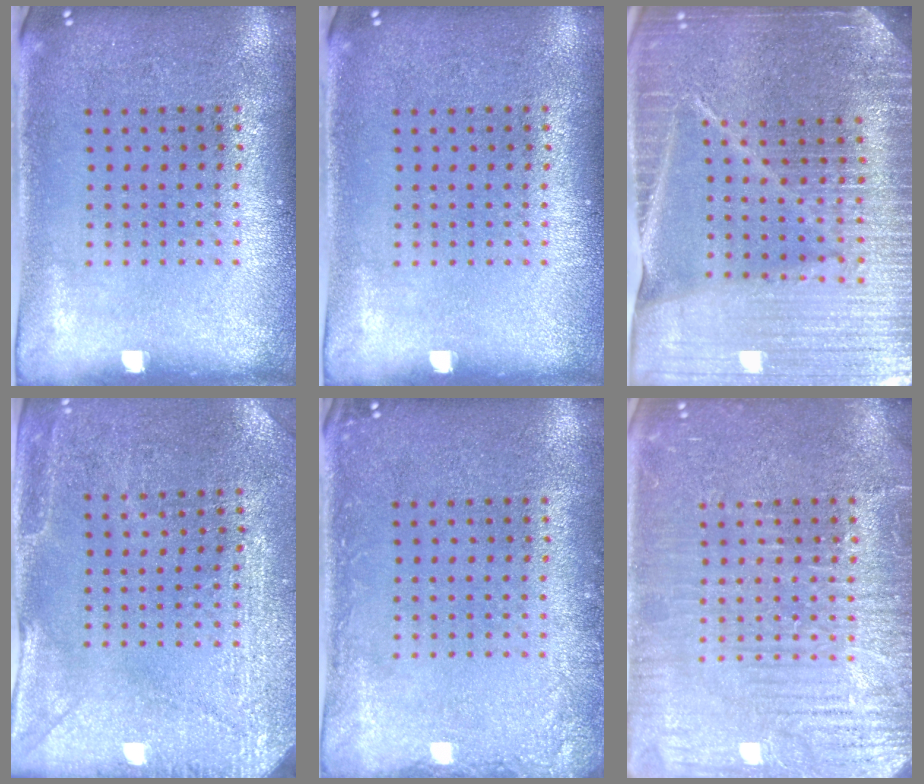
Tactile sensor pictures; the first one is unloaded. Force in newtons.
{"total": 0.0}
{"total": 5.4, "press": 4.8, "slide": 2.5}
{"total": 2.9, "press": 2.8, "slide": 0.7}
{"total": 1.4, "press": 1.4, "slide": 0.2}
{"total": 5.8, "press": 5.7, "slide": 0.8}